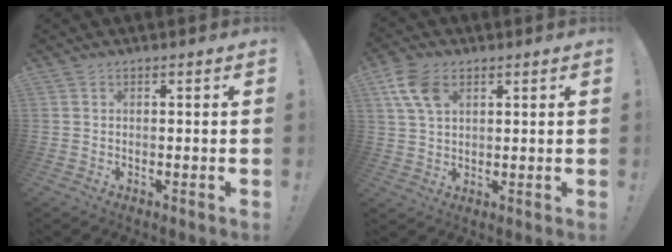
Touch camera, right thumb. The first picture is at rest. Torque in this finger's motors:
{"motor_torque": [0.88, 1.50, 0.60, -0.25, 0.00]}